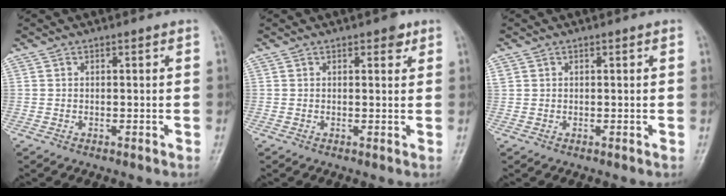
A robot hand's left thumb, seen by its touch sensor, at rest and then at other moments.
{"total": 2.1, "force": [1.2, 1.2, 1.2], "torque": [-0.002, -0.003, 0.013]}
{"total": 1.2, "force": [0.4, 1.1, 0.3], "torque": [0.002, 0.004, 0.008]}